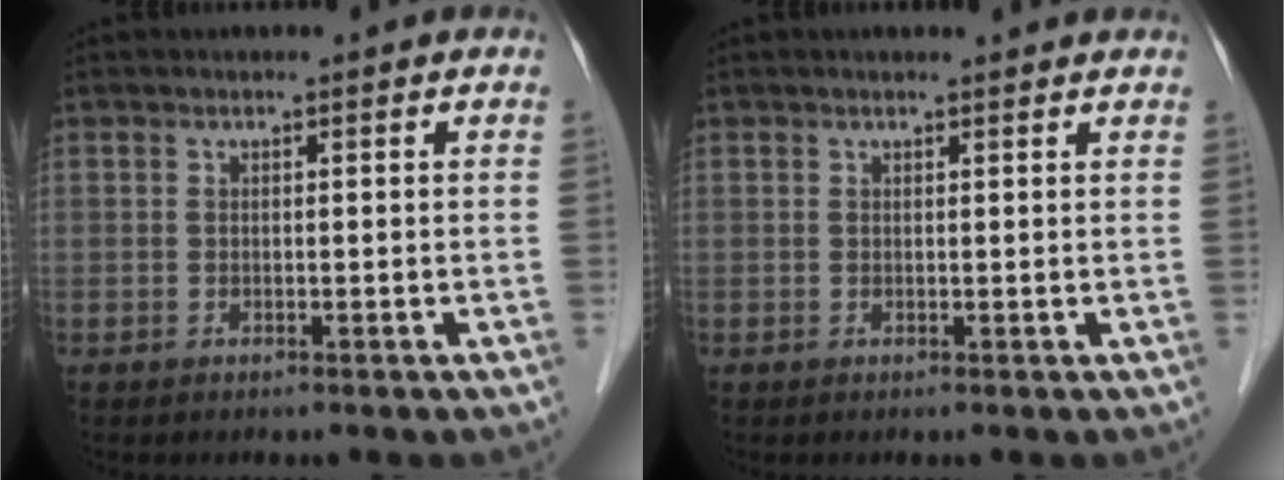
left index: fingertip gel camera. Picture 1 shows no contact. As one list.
[{"total": 2.8, "force": [2.7, 0.3, 0.7], "torque": [-0.013, 0.013, 0.027]}]